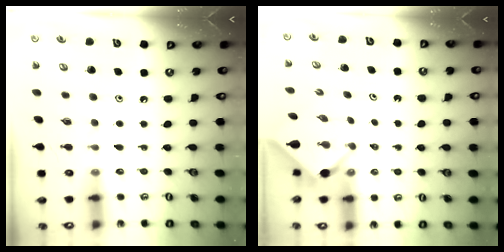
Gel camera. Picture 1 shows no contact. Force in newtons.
{"total": 2.3, "press": 2.3, "slide": 0.2}